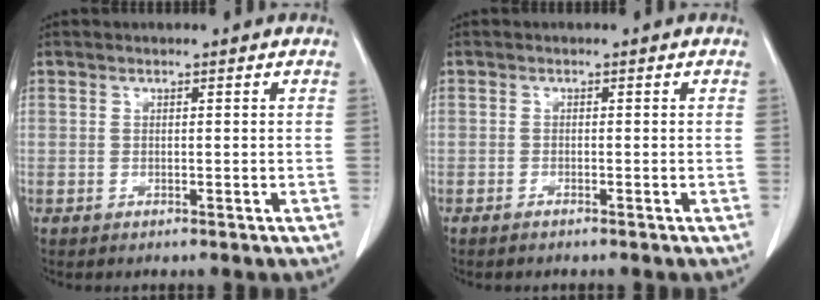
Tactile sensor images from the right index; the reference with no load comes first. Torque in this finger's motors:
{"motor_torque": [0.01, 0.02, -0.02, 0.01]}